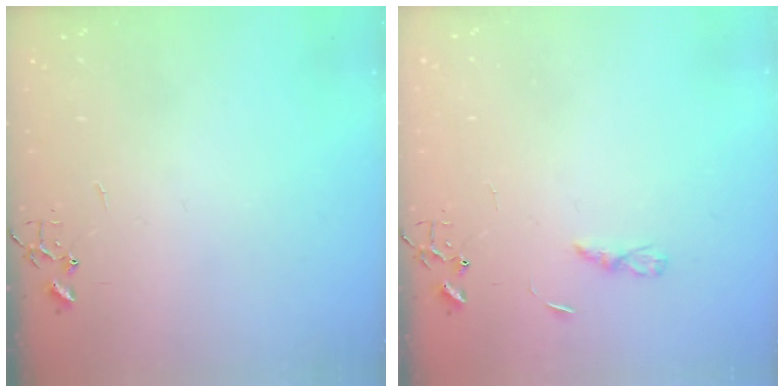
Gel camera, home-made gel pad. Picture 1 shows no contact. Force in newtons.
{"total": 2.9, "press": 2.9, "slide": 0.3}